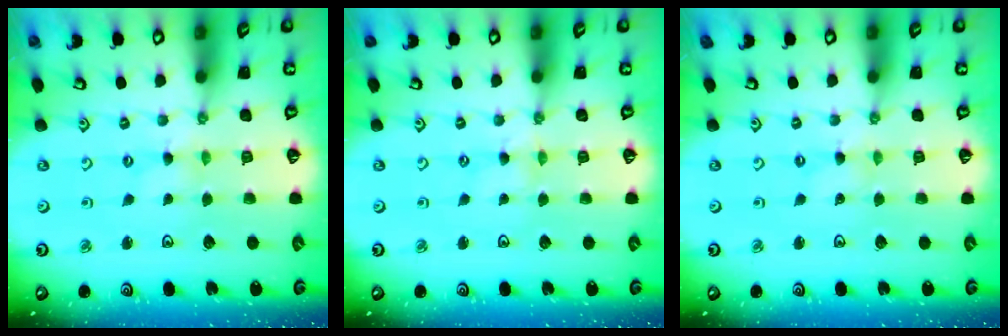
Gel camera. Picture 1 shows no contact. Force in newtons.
{"total": 0.0}
{"total": 0.0}